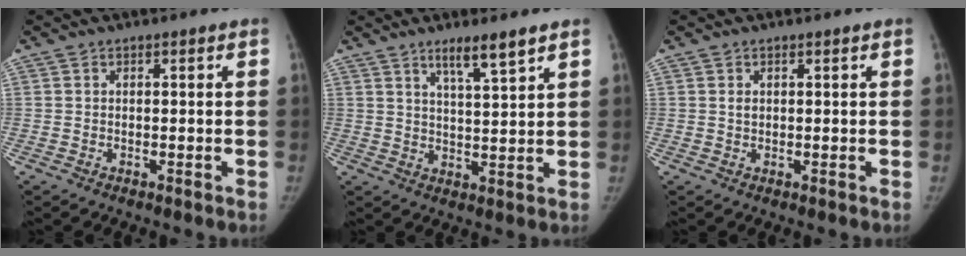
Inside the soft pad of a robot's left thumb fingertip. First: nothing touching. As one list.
[{"total": 5.8, "force": [4.1, 0.3, 4.1], "torque": [-0.067, -0.031, 0.072]}, {"total": 0.8, "force": [0.3, 0.6, 0.5], "torque": [-0.005, 0.000, 0.006]}]